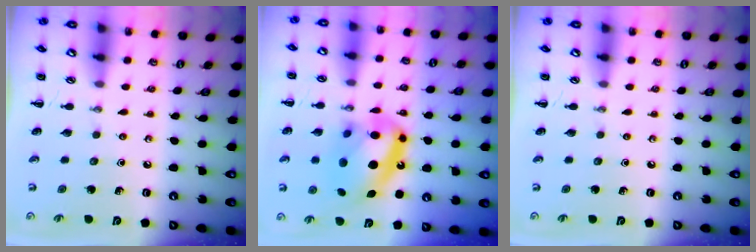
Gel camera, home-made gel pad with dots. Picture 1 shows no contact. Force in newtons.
{"total": 17.5, "press": 17.0, "slide": 4.1}
{"total": 0.0}